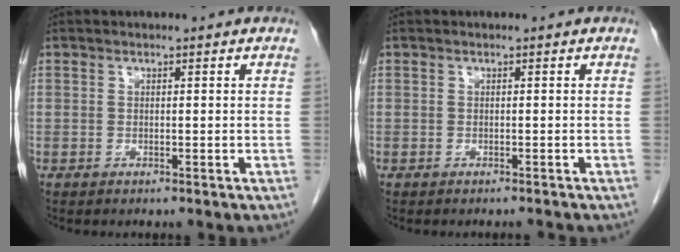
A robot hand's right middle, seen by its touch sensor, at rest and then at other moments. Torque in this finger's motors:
{"motor_torque": [-0.36, -0.07, -0.04, -0.01]}